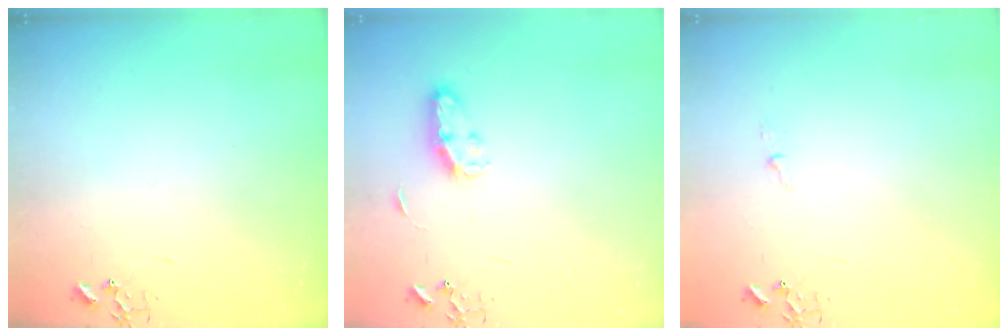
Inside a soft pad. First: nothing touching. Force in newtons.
{"total": 7.0, "press": 6.9, "slide": 0.5}
{"total": 3.2, "press": 3.2, "slide": 0.5}